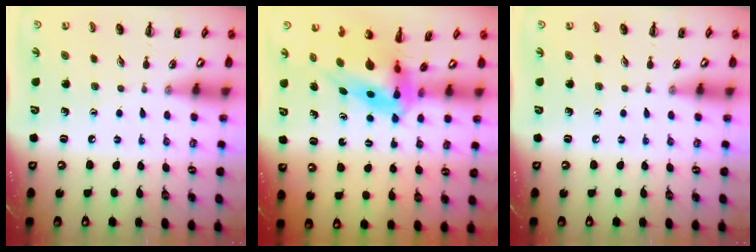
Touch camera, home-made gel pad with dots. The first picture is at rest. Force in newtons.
{"total": 7.7, "press": 7.2, "slide": 2.5}
{"total": 0.0}